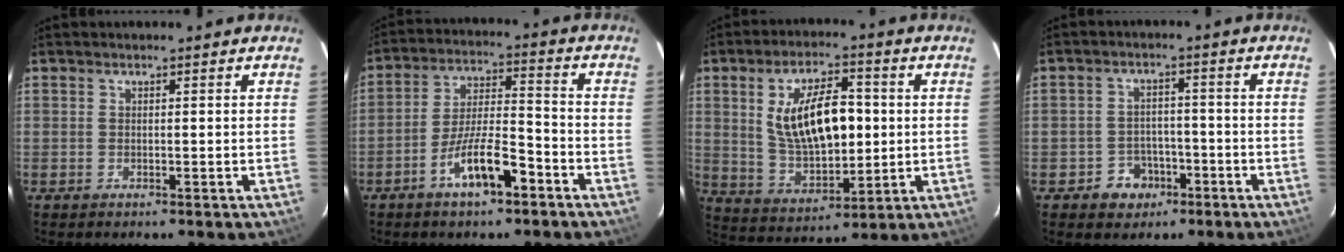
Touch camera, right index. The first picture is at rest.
{"total": 10.0, "force": [-5.9, 2.4, 7.8], "torque": [-0.149, 0.006, -0.101]}
{"total": 14.8, "force": [2.0, 6.8, 13.0], "torque": [-0.239, 0.004, 0.051]}
{"total": 5.7, "force": [-3.1, 4.7, 1.0], "torque": [-0.034, 0.019, -0.035]}